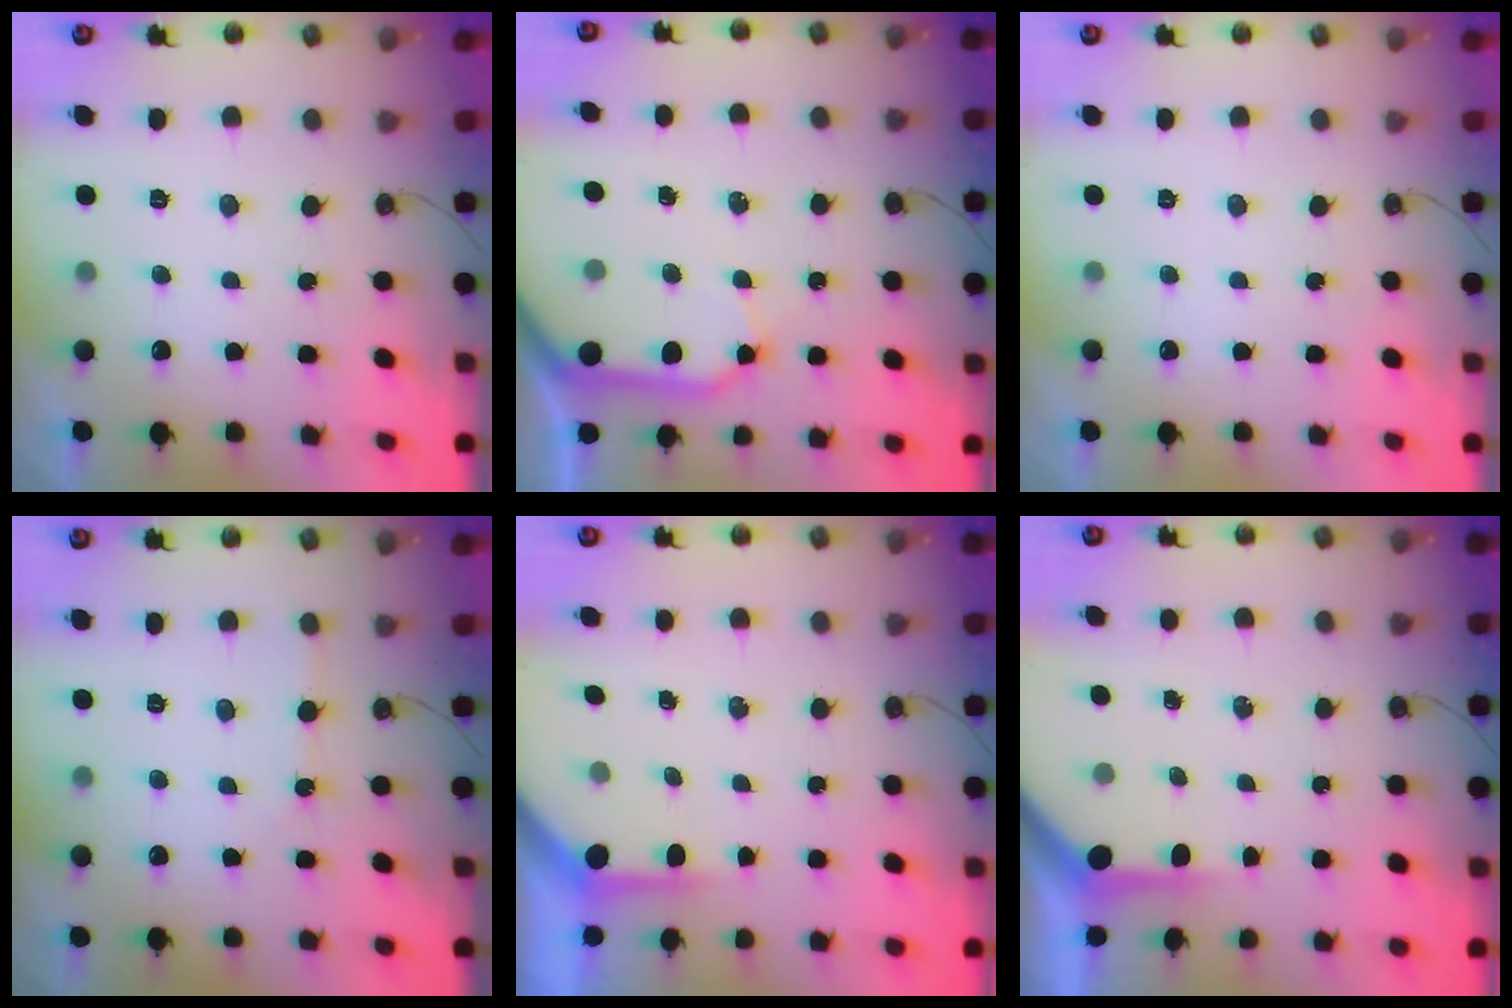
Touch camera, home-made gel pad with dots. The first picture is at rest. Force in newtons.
{"total": 14.2, "press": 14.0, "slide": 2.1}
{"total": 0.0}
{"total": 2.5, "press": 2.5, "slide": 0.4}
{"total": 3.9, "press": 3.9, "slide": 0.3}
{"total": 4.9, "press": 4.9, "slide": 0.4}